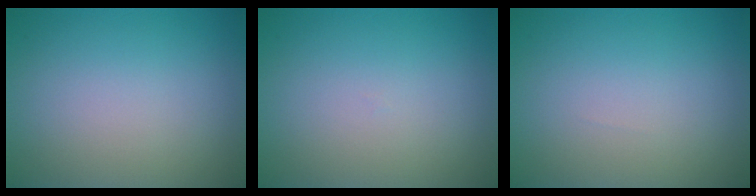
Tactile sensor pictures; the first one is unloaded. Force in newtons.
{"total": 0.0}
{"total": 0.0}